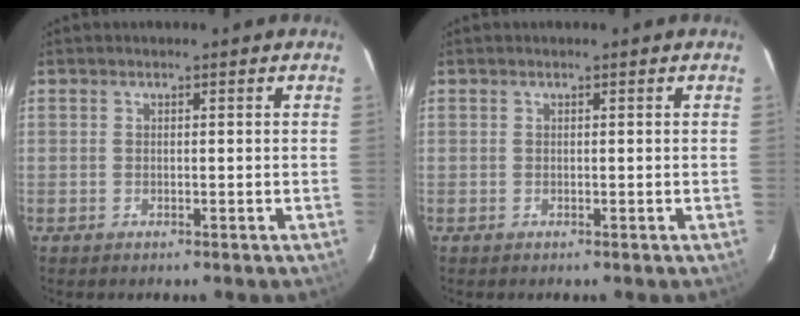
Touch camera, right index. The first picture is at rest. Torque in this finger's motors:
{"motor_torque": [0.00, 0.00, 0.03, 0.00]}